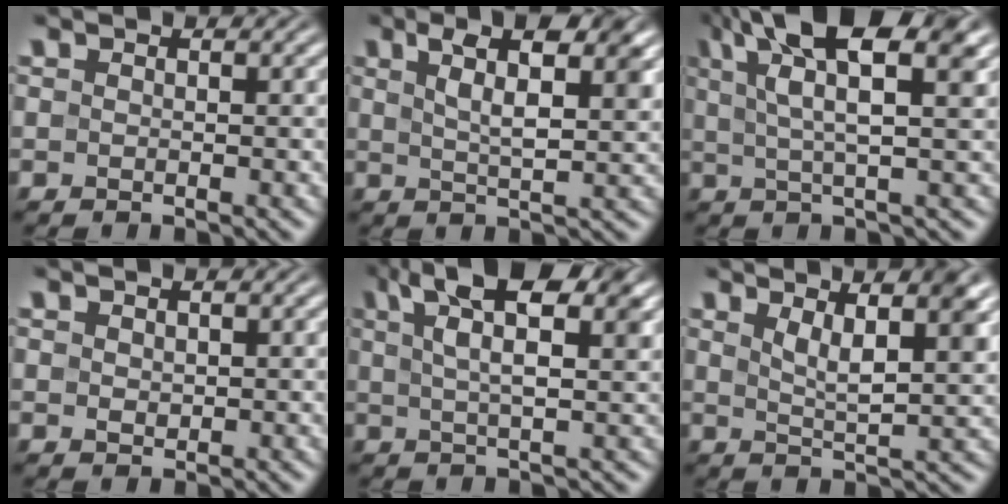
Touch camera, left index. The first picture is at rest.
{"total": 7.3, "force": [3.6, 2.3, 5.9], "torque": [-0.083, 0.016, 0.053]}
{"total": 10.8, "force": [5.3, 3.2, 8.8], "torque": [-0.133, 0.028, 0.074]}
{"total": 0.8, "force": [0.4, 0.6, 0.4], "torque": [-0.008, -0.003, 0.010]}
{"total": 8.5, "force": [4.4, 2.7, 6.8], "torque": [-0.103, 0.022, 0.068]}
{"total": 5.6, "force": [2.8, 1.7, 4.5], "torque": [-0.059, 0.006, 0.040]}